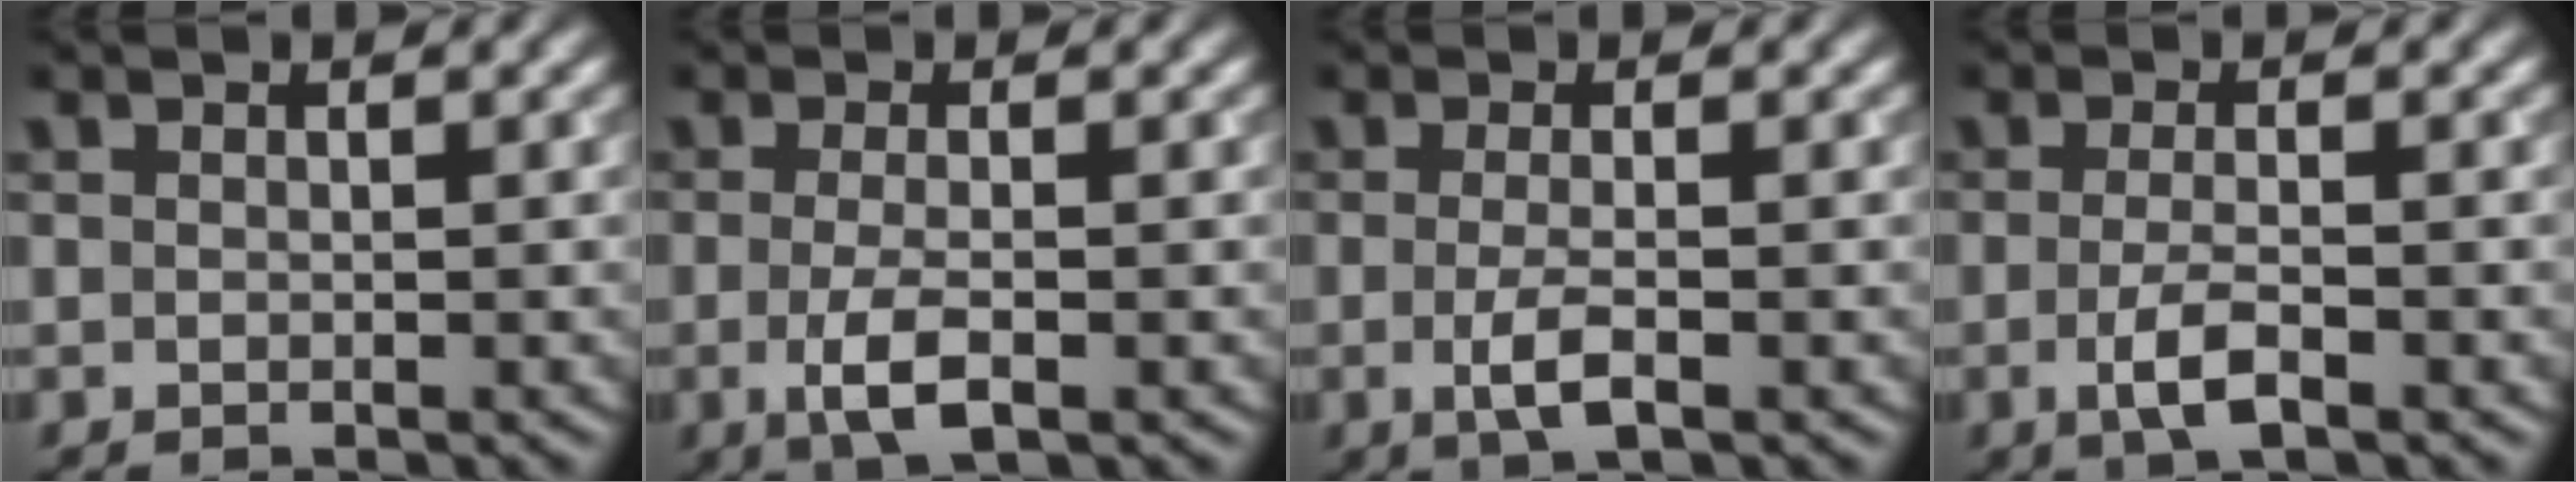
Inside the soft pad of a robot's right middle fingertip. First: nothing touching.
{"total": 3.2, "force": [-0.8, 0.9, 2.9], "torque": [-0.061, -0.008, -0.017]}
{"total": 2.6, "force": [-0.6, 0.6, 2.5], "torque": [-0.047, -0.006, -0.014]}
{"total": 2.7, "force": [-1.0, 0.7, 2.4], "torque": [-0.049, -0.003, -0.021]}